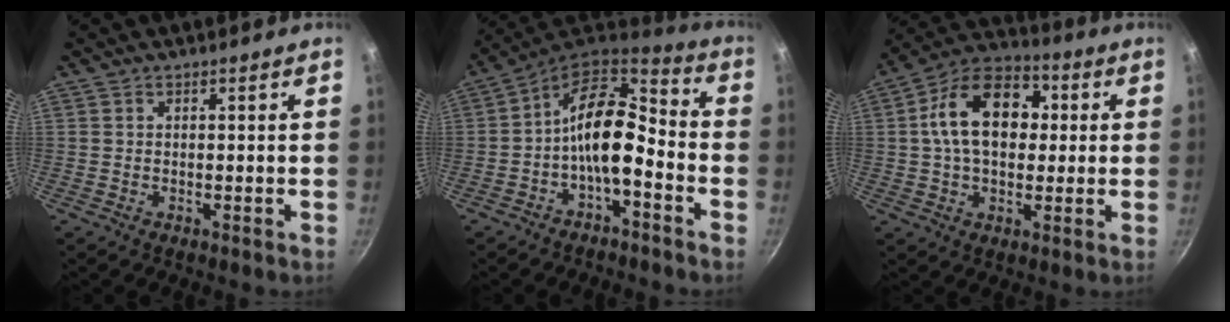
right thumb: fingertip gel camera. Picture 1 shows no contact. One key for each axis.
{"total": 13.0, "fx": -3.8, "fy": 6.6, "fz": 10.5, "tx": -0.167, "ty": 0.065, "tz": -0.078}
{"total": 16.2, "fx": 2.2, "fy": 10.8, "fz": 11.9, "tx": -0.160, "ty": 0.026, "tz": 0.017}